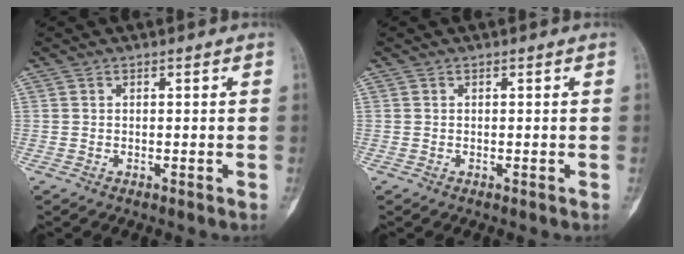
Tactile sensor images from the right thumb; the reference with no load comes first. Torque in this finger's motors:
{"motor_torque": [0.01, 0.00, 0.00, 0.00, 0.00]}